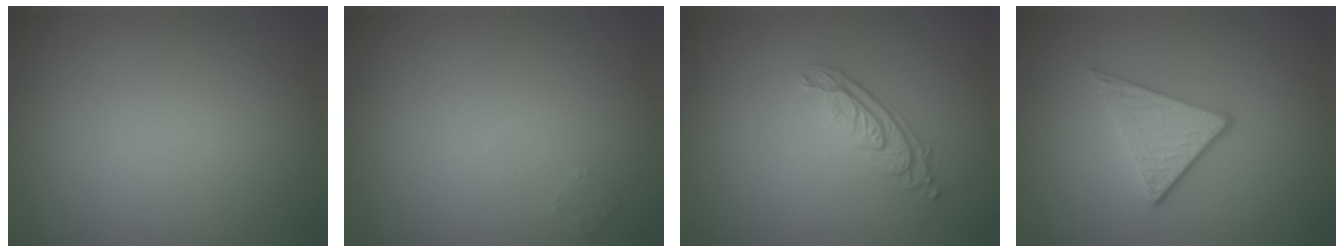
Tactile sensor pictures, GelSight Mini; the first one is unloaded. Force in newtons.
{"total": 0.7, "press": 0.7, "slide": 0.0}
{"total": 3.0, "press": 2.2, "slide": 2.0}
{"total": 3.2, "press": 2.5, "slide": 2.1}